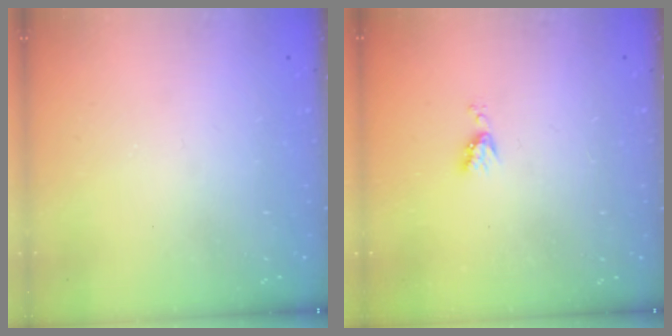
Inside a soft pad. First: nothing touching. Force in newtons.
{"total": 4.3, "press": 4.3, "slide": 0.5}